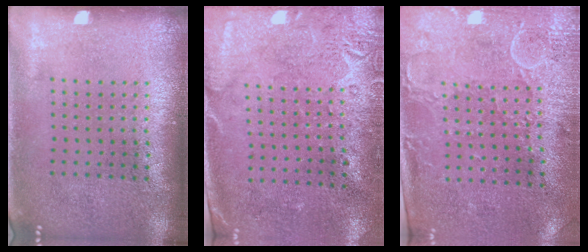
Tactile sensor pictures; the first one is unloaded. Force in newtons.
{"total": 2.7, "press": 2.2, "slide": 1.5}
{"total": 2.9, "press": 2.4, "slide": 1.7}